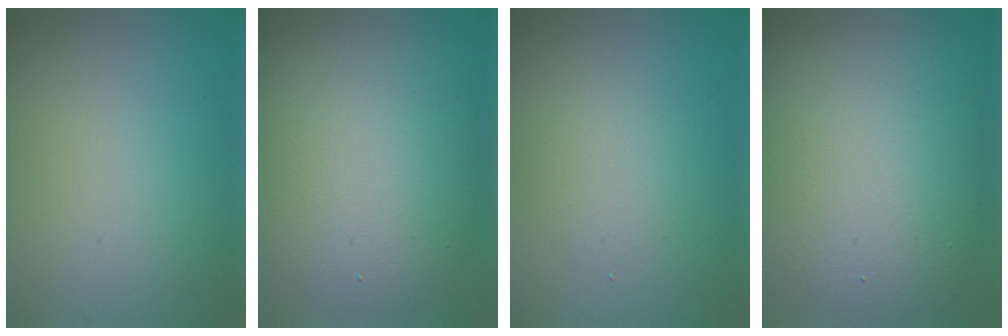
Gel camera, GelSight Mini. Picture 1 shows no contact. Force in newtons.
{"total": 10.6, "press": 10.6, "slide": 0.5}
{"total": 1.7, "press": 1.7, "slide": 0.1}
{"total": 12.6, "press": 12.6, "slide": 0.2}